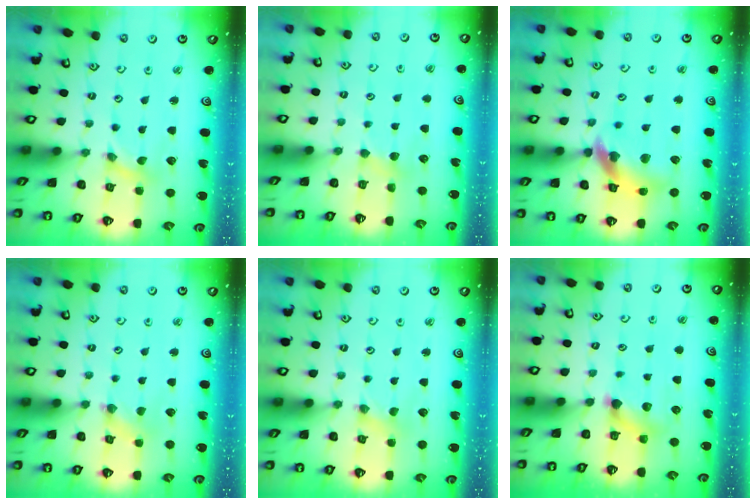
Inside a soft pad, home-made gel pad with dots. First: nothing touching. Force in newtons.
{"total": 3.8, "press": 3.7, "slide": 0.5}
{"total": 13.0, "press": 12.9, "slide": 1.7}
{"total": 0.6, "press": 0.6, "slide": 0.2}
{"total": 1.2, "press": 1.2, "slide": 0.3}
{"total": 5.5, "press": 5.5, "slide": 0.6}